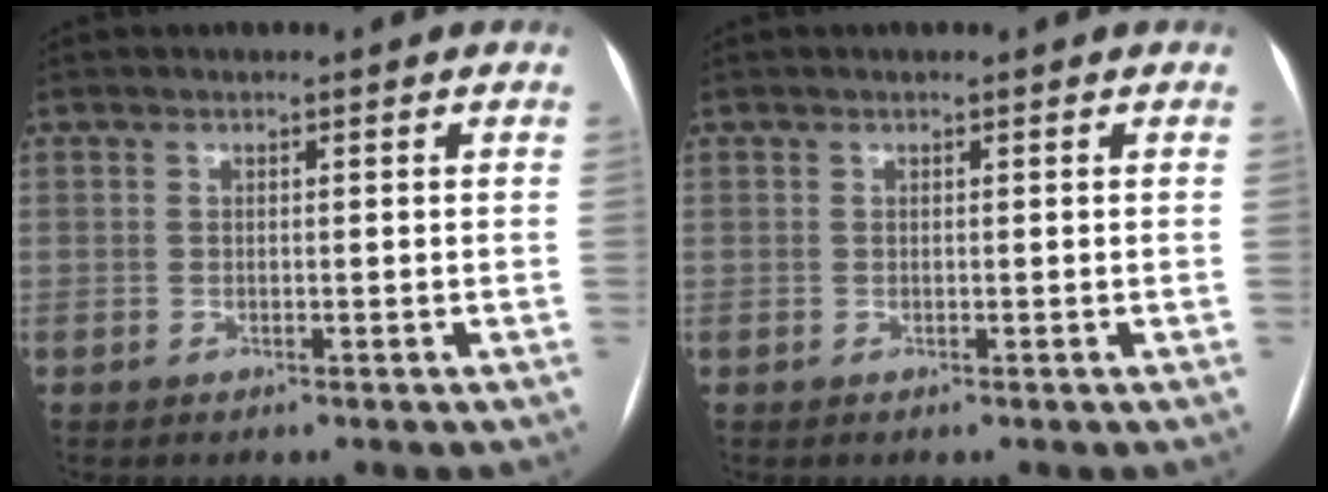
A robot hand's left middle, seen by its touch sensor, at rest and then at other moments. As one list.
[{"total": 0.0}]